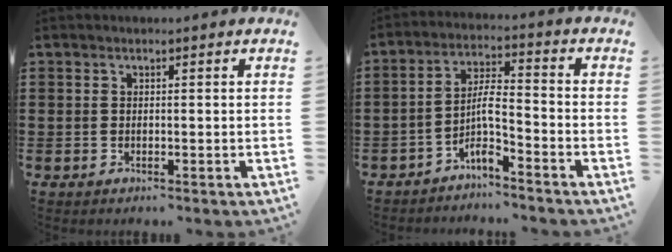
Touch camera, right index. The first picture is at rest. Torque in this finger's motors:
{"motor_torque": [1.01, -0.43, 0.37, 0.10]}